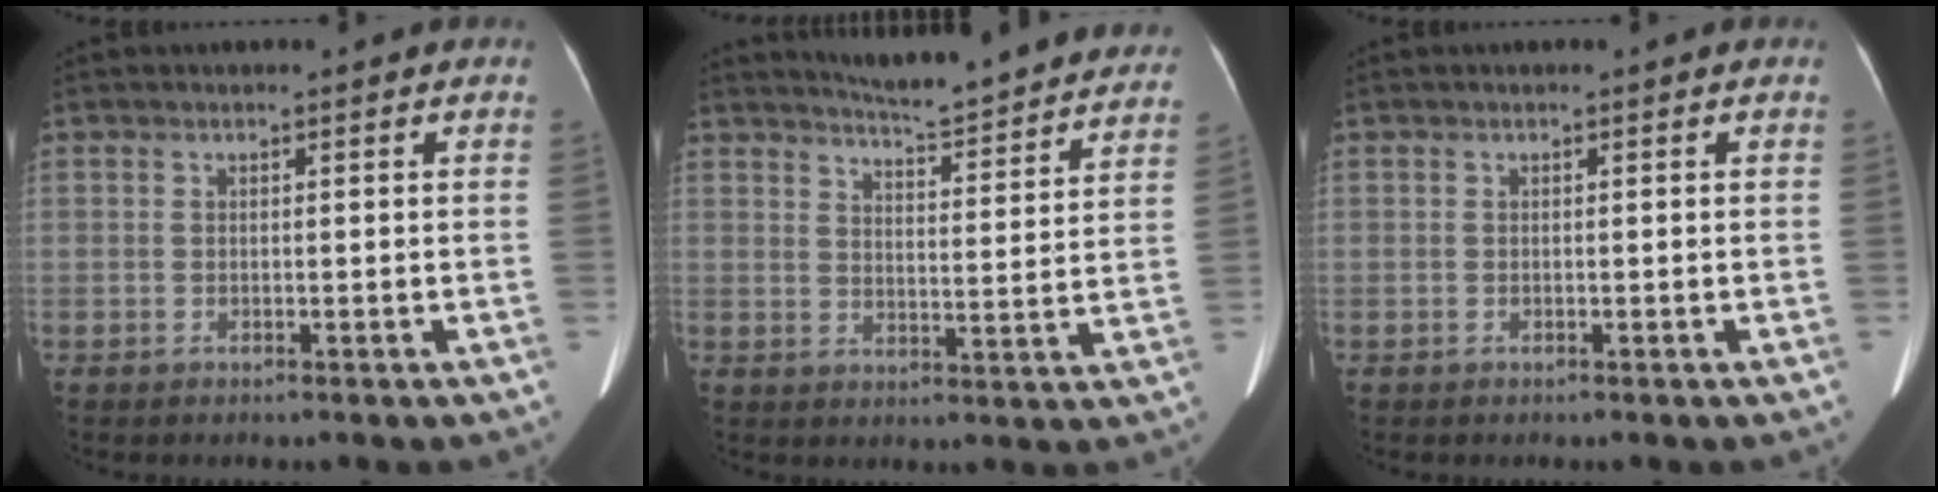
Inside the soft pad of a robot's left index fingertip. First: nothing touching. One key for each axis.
{"total": 17.3, "fx": 16.3, "fy": 1.3, "fz": 5.6, "tx": -0.076, "ty": -0.033, "tz": 0.200}
{"total": 0.0}